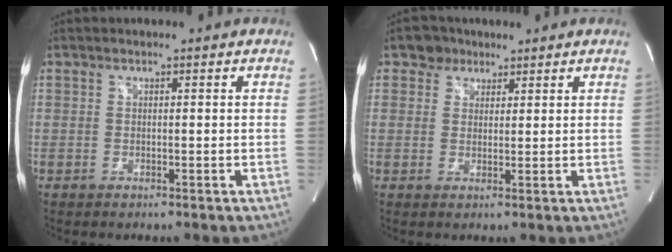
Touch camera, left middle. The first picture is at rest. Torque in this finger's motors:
{"motor_torque": [-0.07, 0.14, -0.10, -0.01]}